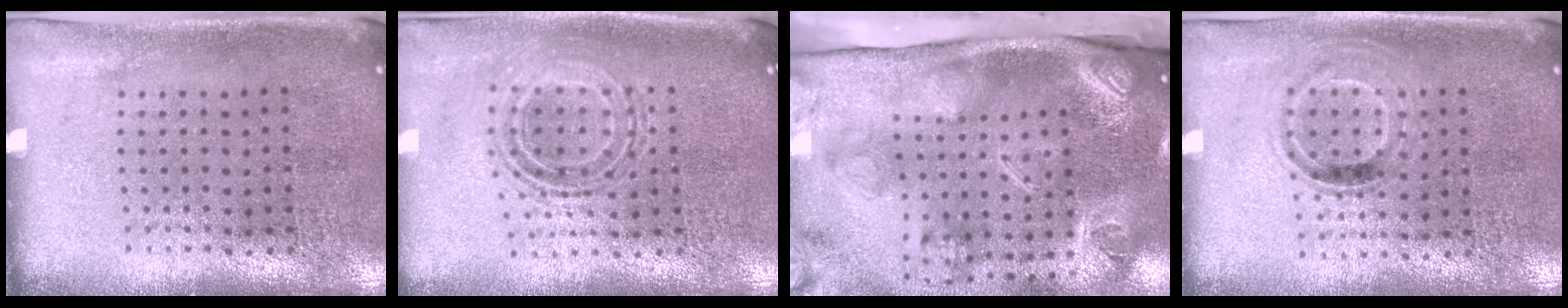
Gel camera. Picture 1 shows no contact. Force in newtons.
{"total": 0.8, "press": 0.8, "slide": 0.3}
{"total": 4.7, "press": 3.3, "slide": 3.4}
{"total": 0.9, "press": 0.8, "slide": 0.3}